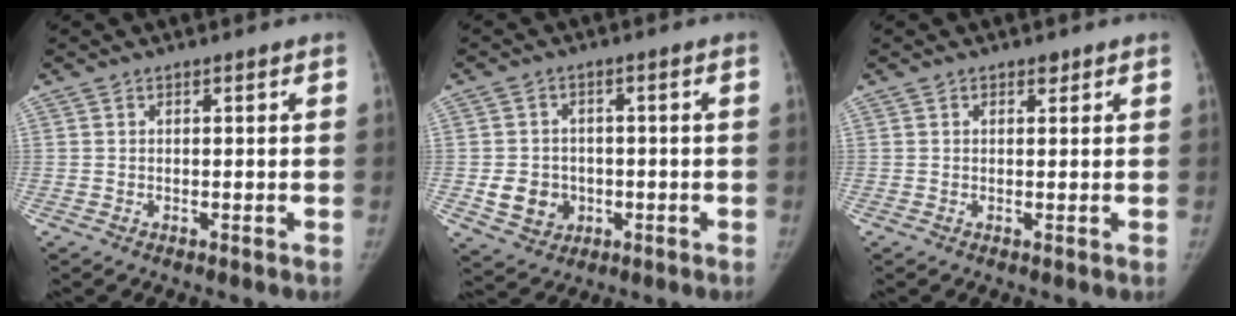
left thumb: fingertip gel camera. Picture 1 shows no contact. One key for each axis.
{"total": 6.8, "fx": -1.4, "fy": 6.1, "fz": 2.8, "tx": -0.024, "ty": 0.009, "tz": -0.013}
{"total": 0.9, "fx": 0.6, "fy": 0.5, "fz": 0.3, "tx": -0.001, "ty": -0.004, "tz": 0.008}